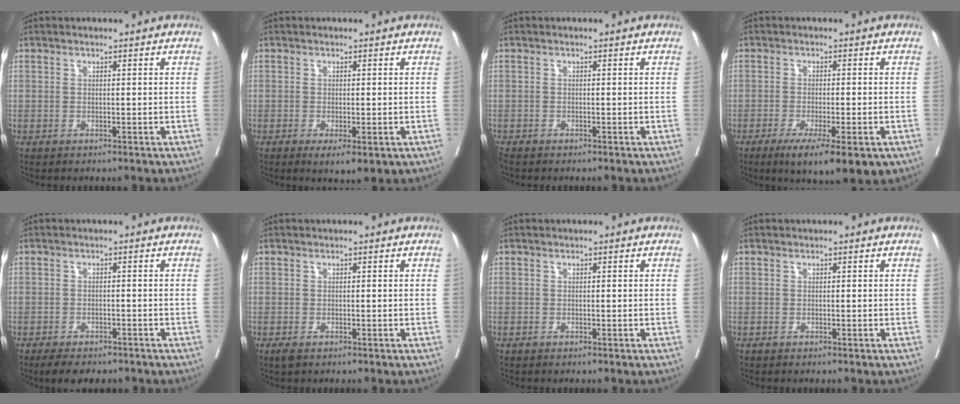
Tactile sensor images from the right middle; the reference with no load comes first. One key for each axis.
{"total": 3.9, "fx": -1.8, "fy": 1.3, "fz": 3.2, "tx": -0.043, "ty": -0.010, "tz": -0.020}
{"total": 1.1, "fx": -1.1, "fy": 0.3, "fz": 0.3, "tx": -0.013, "ty": -0.006, "tz": -0.021}
{"total": 9.7, "fx": -5.5, "fy": 2.1, "fz": 7.7, "tx": -0.106, "ty": -0.020, "tz": -0.081}
{"total": 5.9, "fx": -4.7, "fy": 2.5, "fz": 2.5, "tx": -0.030, "ty": -0.004, "tz": -0.065}
{"total": 1.1, "fx": -0.6, "fy": 0.5, "fz": 0.8, "tx": -0.015, "ty": -0.003, "tz": -0.008}
{"total": 0.0}
{"total": 0.0}